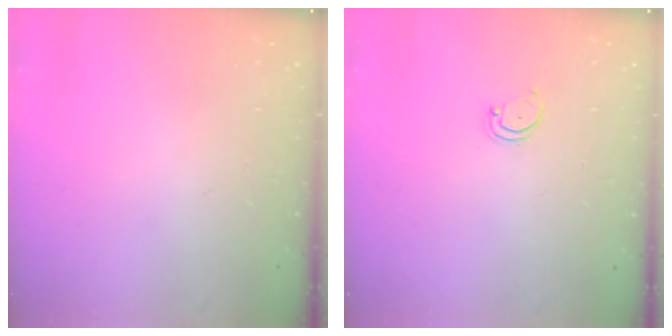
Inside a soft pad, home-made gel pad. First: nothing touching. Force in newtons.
{"total": 1.5, "press": 1.5, "slide": 0.1}